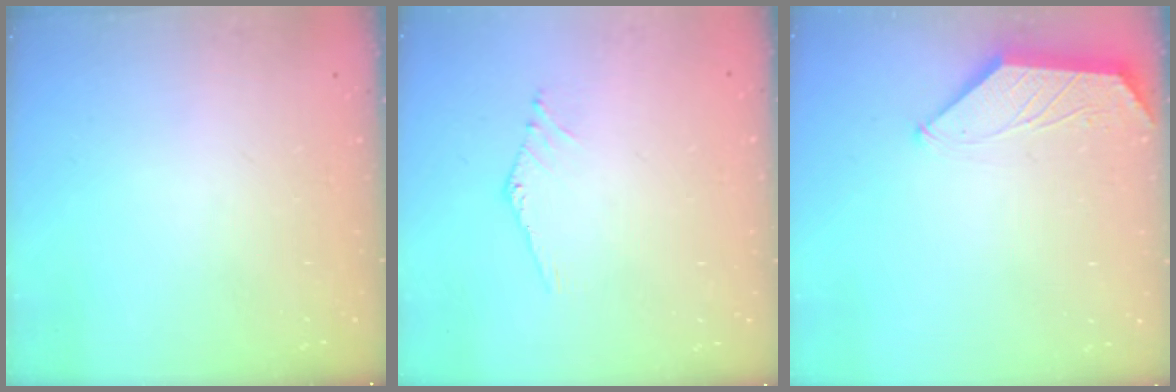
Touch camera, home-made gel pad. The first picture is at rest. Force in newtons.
{"total": 0.8, "press": 0.7, "slide": 0.1}
{"total": 0.7, "press": 0.6, "slide": 0.3}